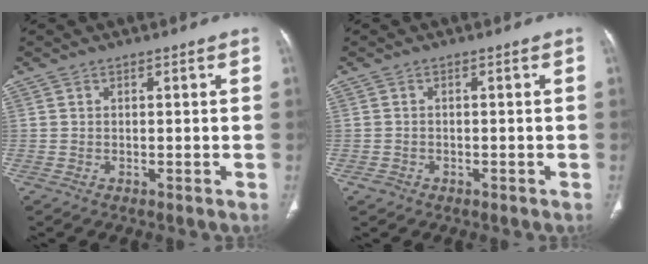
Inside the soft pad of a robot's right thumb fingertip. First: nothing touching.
{"total": 1.3, "force": [-0.7, 1.0, 0.3], "torque": [-0.007, 0.005, -0.012]}